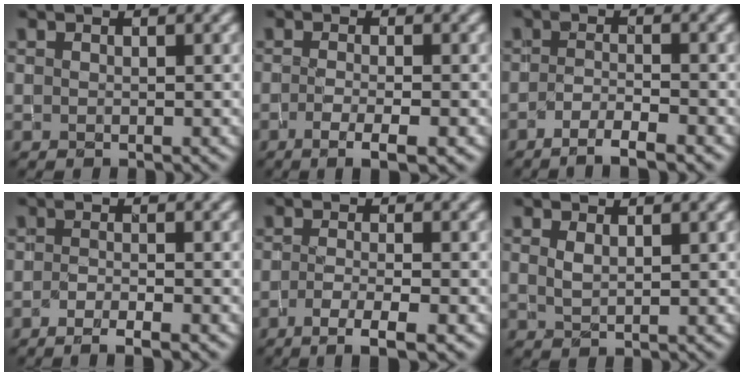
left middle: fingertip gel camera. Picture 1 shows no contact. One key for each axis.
{"total": 3.1, "fx": -1.3, "fy": 0.8, "fz": 2.7, "tx": -0.046, "ty": -0.003, "tz": -0.024}
{"total": 3.0, "fx": -2.0, "fy": 0.5, "fz": 2.2, "tx": -0.039, "ty": 0.003, "tz": -0.043}
{"total": 2.4, "fx": -1.6, "fy": 0.5, "fz": 1.8, "tx": -0.032, "ty": -0.002, "tz": -0.030}
{"total": 3.6, "fx": -1.9, "fy": 0.7, "fz": 3.0, "tx": -0.053, "ty": -0.001, "tz": -0.039}
{"total": 1.1, "fx": 0.8, "fy": 0.4, "fz": 0.7, "tx": -0.019, "ty": 0.003, "tz": 0.018}